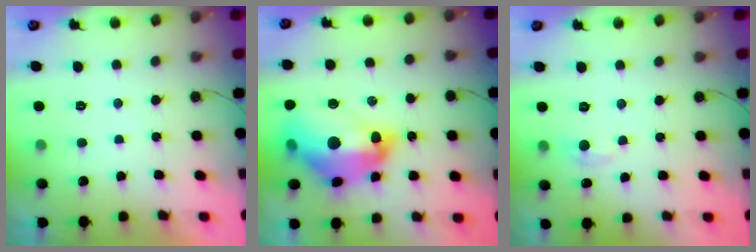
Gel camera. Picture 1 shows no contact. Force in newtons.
{"total": 20.7, "press": 20.6, "slide": 1.6}
{"total": 5.0, "press": 5.0, "slide": 0.6}